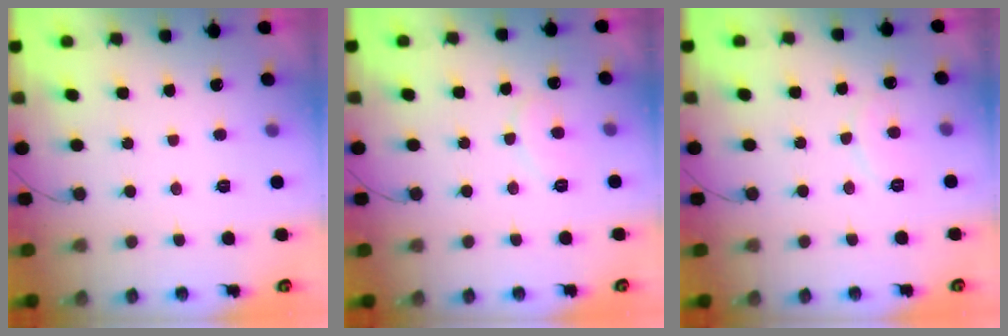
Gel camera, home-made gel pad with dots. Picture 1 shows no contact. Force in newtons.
{"total": 7.4, "press": 7.4, "slide": 0.6}
{"total": 6.8, "press": 6.8, "slide": 0.6}